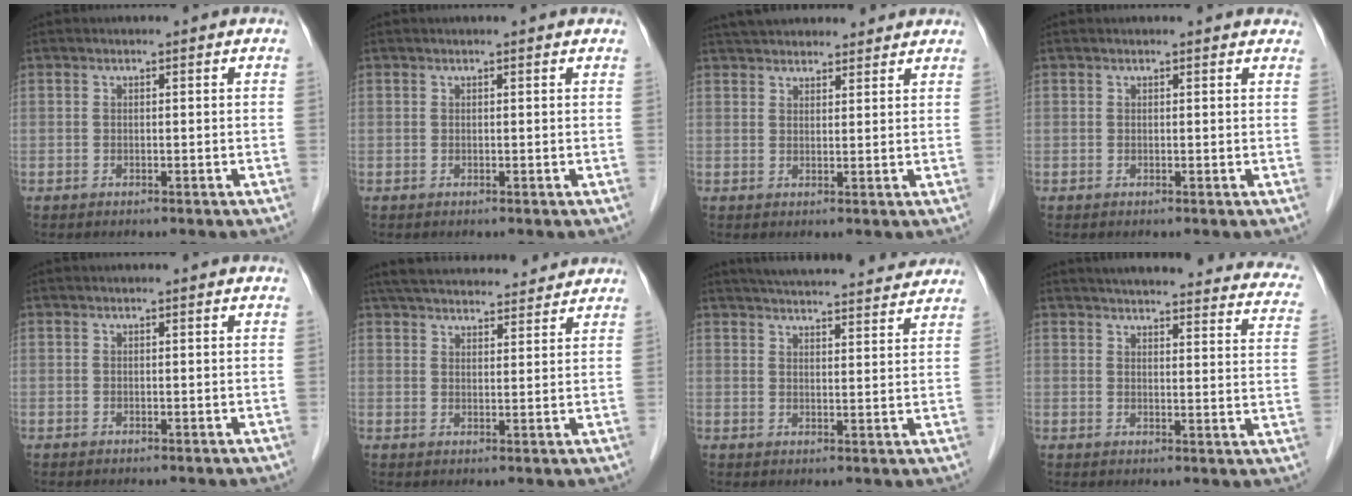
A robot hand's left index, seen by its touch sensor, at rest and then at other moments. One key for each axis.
{"total": 1.5, "fx": 1.4, "fy": 0.1, "fz": 0.5, "tx": -0.011, "ty": 0.010, "tz": 0.012}
{"total": 12.2, "fx": 11.0, "fy": 3.5, "fz": 3.9, "tx": -0.050, "ty": 0.043, "tz": 0.159}
{"total": 4.6, "fx": 4.3, "fy": 1.0, "fz": 1.3, "tx": -0.008, "ty": 0.015, "tz": 0.034}
{"total": 0.6, "fx": 0.5, "fy": 0.0, "fz": 0.2, "tx": -0.005, "ty": 0.007, "tz": 0.005}
{"total": 18.3, "fx": 16.8, "fy": 3.7, "fz": 6.2, "tx": -0.104, "ty": 0.044, "tz": 0.241}
{"total": 20.2, "fx": 18.7, "fy": 2.3, "fz": 7.2, "tx": -0.107, "ty": 0.015, "tz": 0.243}
{"total": 26.9, "fx": 24.3, "fy": 4.4, "fz": 10.5, "tx": -0.133, "ty": -0.043, "tz": 0.267}